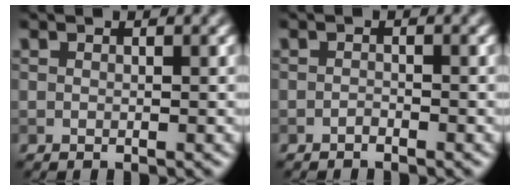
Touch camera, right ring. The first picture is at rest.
{"total": 0.6, "force": [-0.6, 0.2, 0.2], "torque": [-0.003, 0.001, -0.012]}